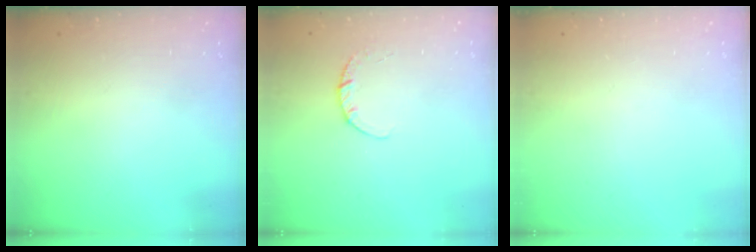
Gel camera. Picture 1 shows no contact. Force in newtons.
{"total": 2.7, "press": 2.7, "slide": 0.4}
{"total": 0.0}